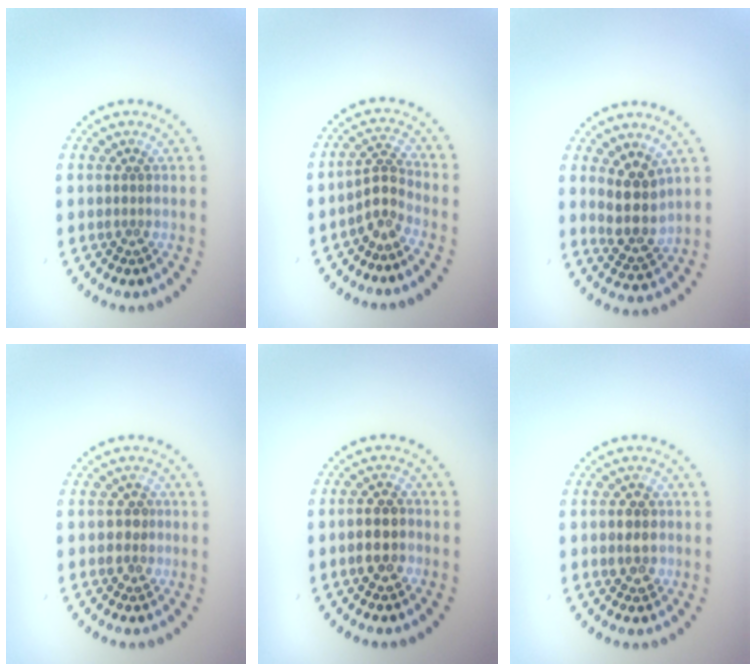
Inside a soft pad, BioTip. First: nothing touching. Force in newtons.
{"total": 2.3, "press": 1.6, "slide": 1.7}
{"total": 3.8, "press": 3.2, "slide": 2.0}
{"total": 1.7, "press": 1.6, "slide": 0.7}
{"total": 2.8, "press": 2.7, "slide": 0.7}
{"total": 2.3, "press": 2.2, "slide": 0.6}